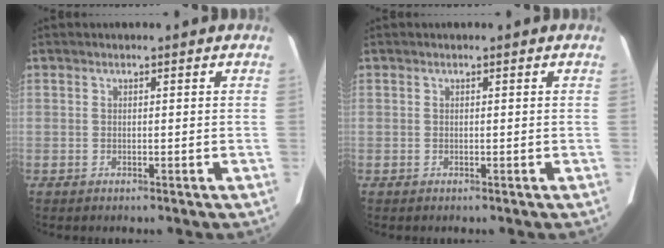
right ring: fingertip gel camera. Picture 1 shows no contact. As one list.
[{"total": 0.0}]